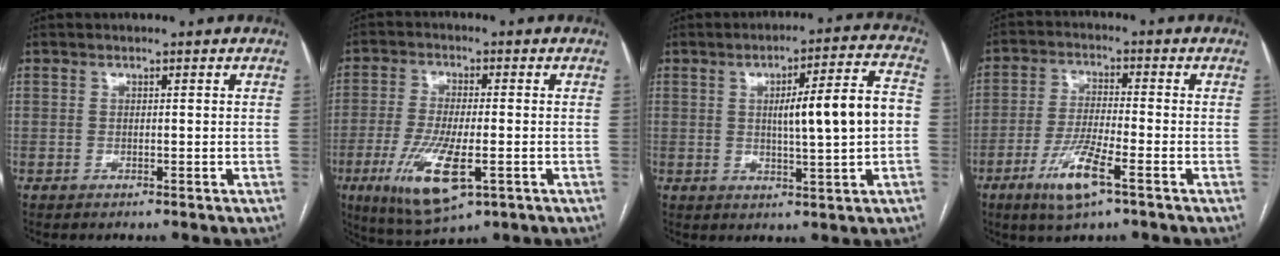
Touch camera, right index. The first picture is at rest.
{"total": 11.5, "force": [-4.2, 2.9, 10.2], "torque": [-0.202, -0.026, -0.067]}
{"total": 11.2, "force": [0.2, 0.9, 11.2], "torque": [-0.165, 0.023, 0.007]}
{"total": 8.5, "force": [-4.6, 1.5, 7.0], "torque": [-0.142, -0.011, -0.083]}